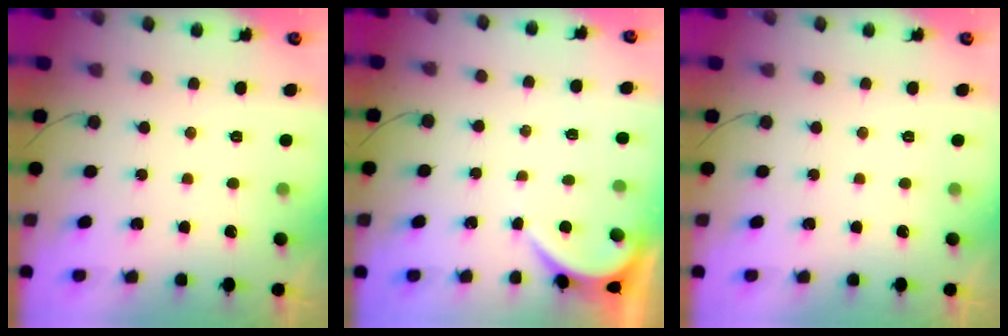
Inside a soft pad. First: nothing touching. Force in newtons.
{"total": 2.2, "press": 2.2, "slide": 0.2}
{"total": 0.0}